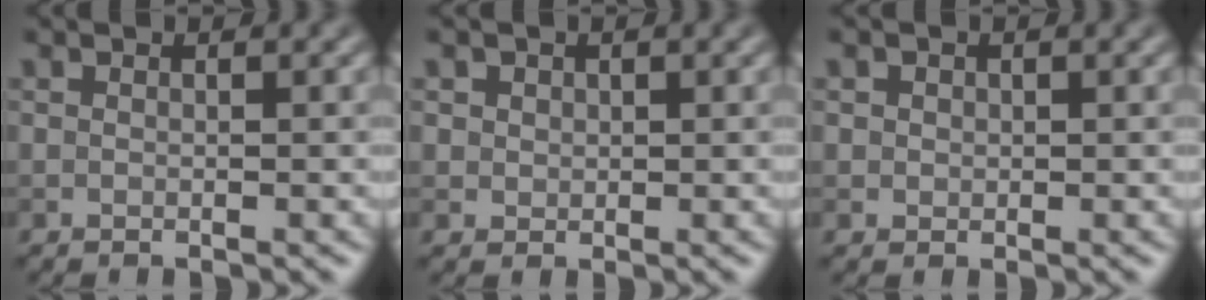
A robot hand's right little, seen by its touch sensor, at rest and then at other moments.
{"total": 2.0, "force": [1.0, 1.6, 0.7], "torque": [-0.018, 0.004, 0.023]}
{"total": 1.3, "force": [0.5, 1.1, 0.4], "torque": [-0.001, 0.002, 0.009]}